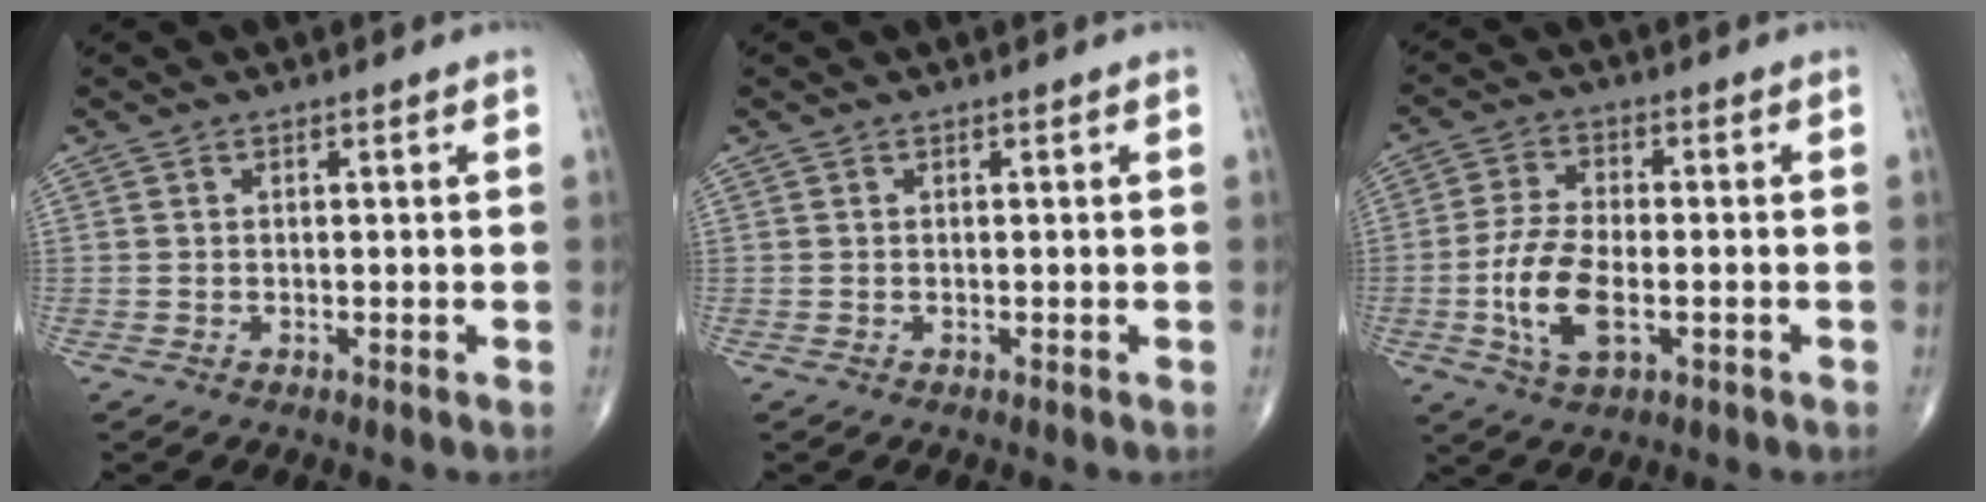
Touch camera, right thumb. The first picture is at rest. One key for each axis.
{"total": 0.0}
{"total": 10.1, "fx": -2.5, "fy": 4.8, "fz": 8.6, "tx": -0.177, "ty": 0.007, "tz": -0.048}